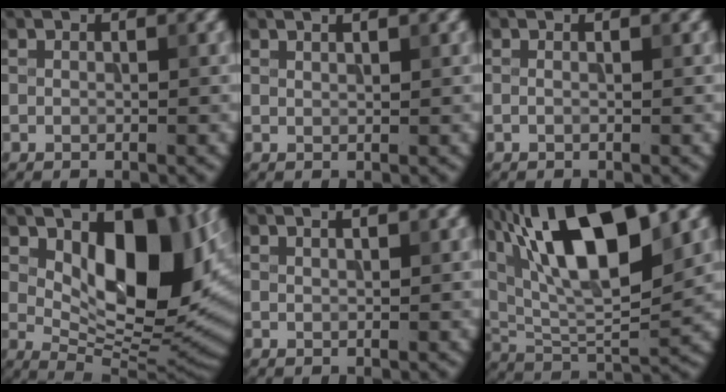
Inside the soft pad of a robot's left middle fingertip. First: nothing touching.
{"total": 0.9, "force": [0.7, 0.1, 0.6], "torque": [-0.006, 0.001, 0.009]}
{"total": 0.6, "force": [0.1, 0.1, 0.6], "torque": [-0.011, -0.002, -0.004]}
{"total": 11.8, "force": [3.1, 5.8, 9.8], "torque": [-0.139, -0.009, 0.055]}
{"total": 1.3, "force": [0.9, 0.3, 0.9], "torque": [-0.005, -0.001, 0.006]}
{"total": 14.3, "force": [6.4, 5.4, 11.7], "torque": [-0.193, 0.014, 0.106]}